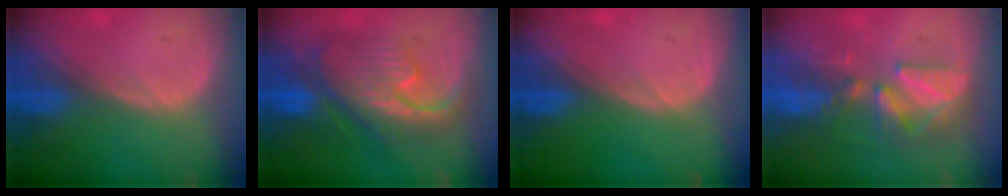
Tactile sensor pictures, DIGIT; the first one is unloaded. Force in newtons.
{"total": 10.3, "press": 10.2, "slide": 0.9}
{"total": 0.0}
{"total": 8.6, "press": 7.7, "slide": 3.8}